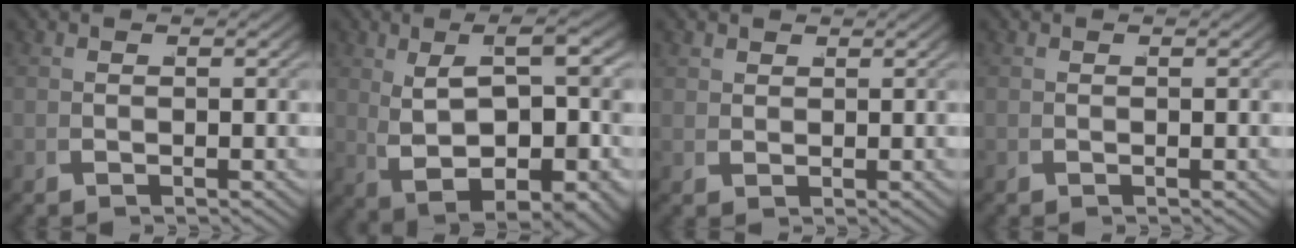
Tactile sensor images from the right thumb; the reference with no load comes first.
{"total": 12.0, "force": [0.1, 6.7, 10.0], "torque": [-0.201, -0.039, 0.039]}
{"total": 1.2, "force": [1.2, 0.4, 0.1], "torque": [0.006, 0.001, 0.029]}
{"total": 0.0}